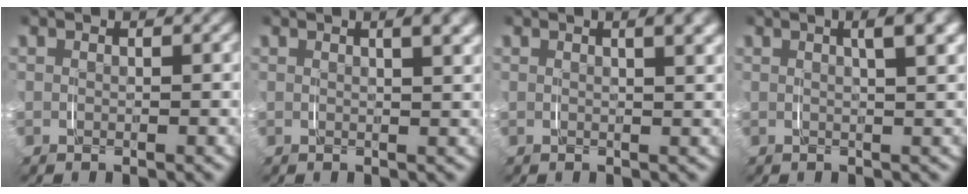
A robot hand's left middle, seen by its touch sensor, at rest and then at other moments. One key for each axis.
{"total": 2.7, "fx": 1.5, "fy": 0.2, "fz": 2.2, "tx": -0.024, "ty": 0.008, "tz": 0.022}
{"total": 2.4, "fx": 1.4, "fy": 0.1, "fz": 2.0, "tx": -0.021, "ty": 0.007, "tz": 0.020}
{"total": 3.6, "fx": 1.7, "fy": 0.6, "fz": 3.1, "tx": -0.039, "ty": 0.013, "tz": 0.023}